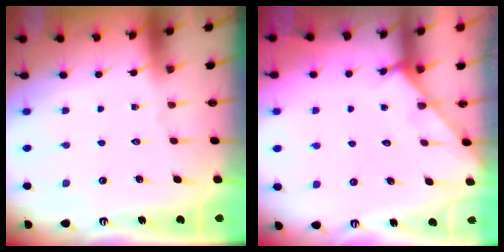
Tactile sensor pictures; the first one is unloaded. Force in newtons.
{"total": 2.7, "press": 2.7, "slide": 0.2}